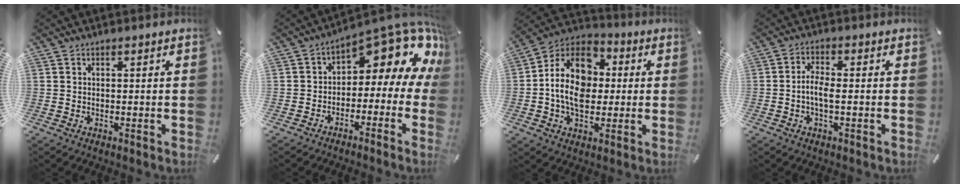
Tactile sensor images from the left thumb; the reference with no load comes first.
{"total": 12.3, "force": [8.2, 5.0, 7.8], "torque": [-0.100, -0.078, 0.129]}
{"total": 14.7, "force": [-0.9, 11.4, 9.3], "torque": [-0.182, 0.017, -0.016]}
{"total": 4.4, "force": [-0.9, 1.6, 4.0], "torque": [-0.086, 0.002, -0.021]}